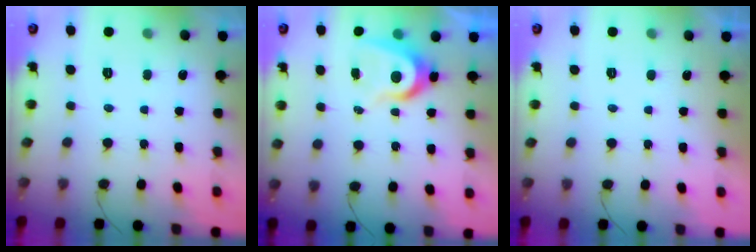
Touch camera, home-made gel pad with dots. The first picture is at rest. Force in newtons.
{"total": 7.1, "press": 7.1, "slide": 0.5}
{"total": 1.0, "press": 1.0, "slide": 0.2}